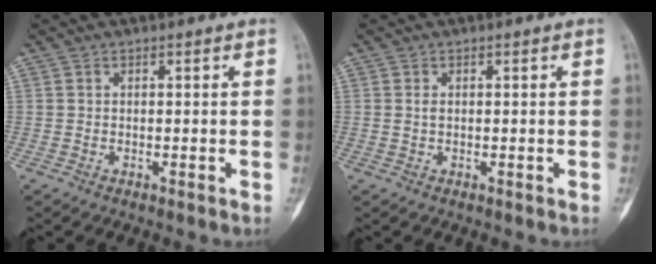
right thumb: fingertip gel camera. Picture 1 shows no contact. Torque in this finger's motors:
{"motor_torque": [-0.15, 0.12, 0.29, -0.02, -0.01]}